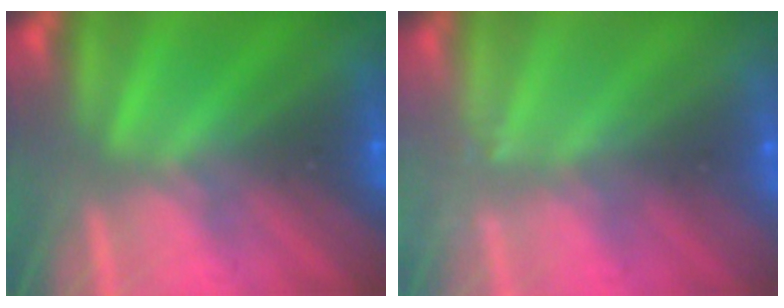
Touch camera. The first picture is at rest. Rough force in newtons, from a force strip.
{"total": 2.4}